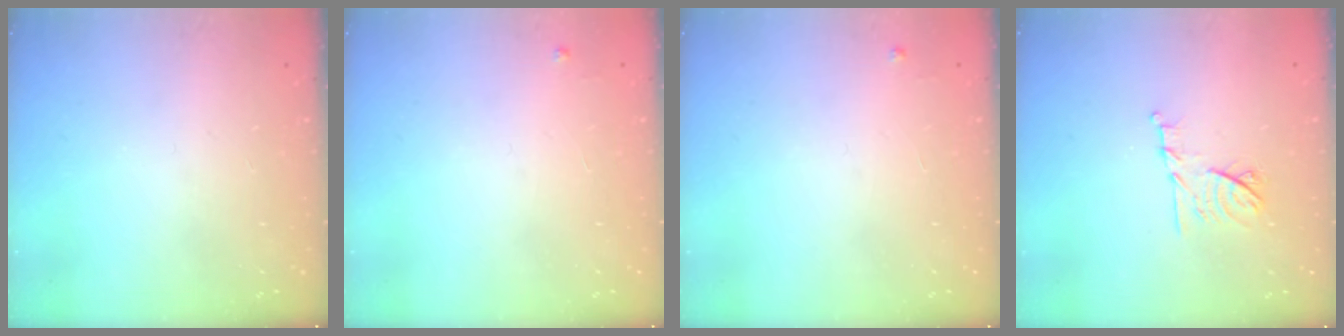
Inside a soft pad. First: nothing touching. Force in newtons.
{"total": 2.4, "press": 2.4, "slide": 0.4}
{"total": 2.4, "press": 2.4, "slide": 0.4}
{"total": 10.5, "press": 10.5, "slide": 0.3}